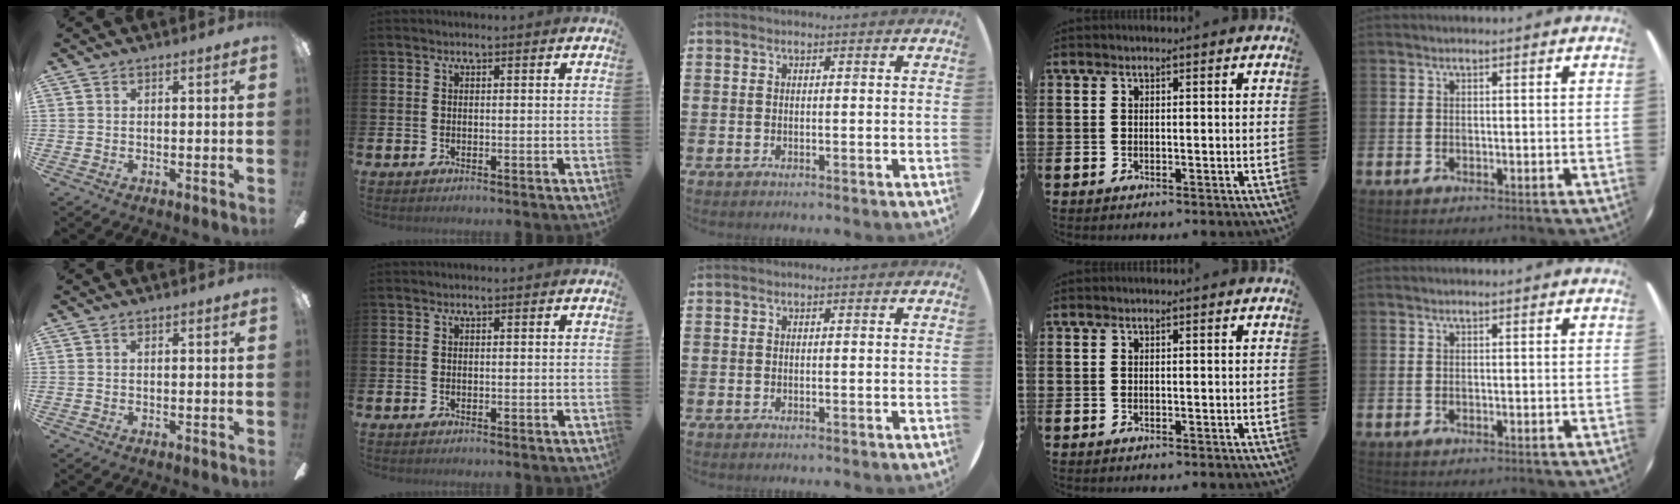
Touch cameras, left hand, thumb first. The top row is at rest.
{}